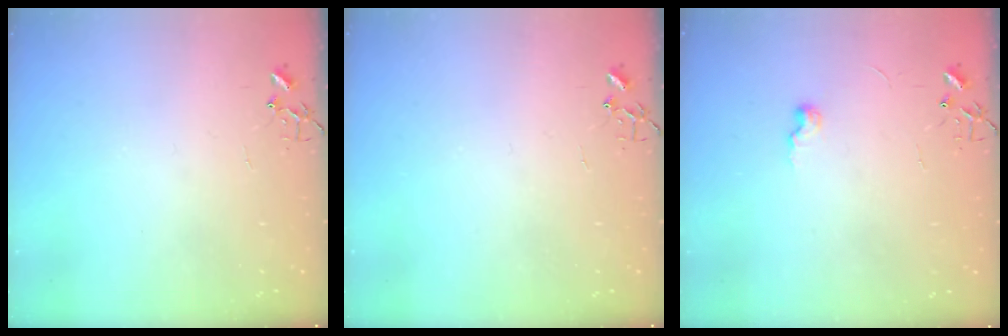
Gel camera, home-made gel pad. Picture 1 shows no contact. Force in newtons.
{"total": 0.0}
{"total": 5.9, "press": 5.9, "slide": 0.6}